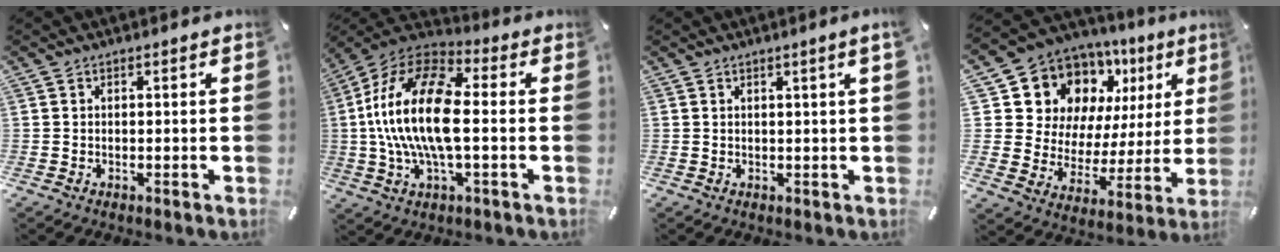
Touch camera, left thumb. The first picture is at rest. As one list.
[{"total": 19.3, "force": [-0.6, 8.9, 17.1], "torque": [-0.361, -0.001, -0.014]}, {"total": 1.6, "force": [0.8, -0.2, 1.4], "torque": [-0.026, -0.002, 0.013]}, {"total": 14.7, "force": [9.0, 10.8, 4.6], "torque": [-0.086, -0.077, 0.170]}]